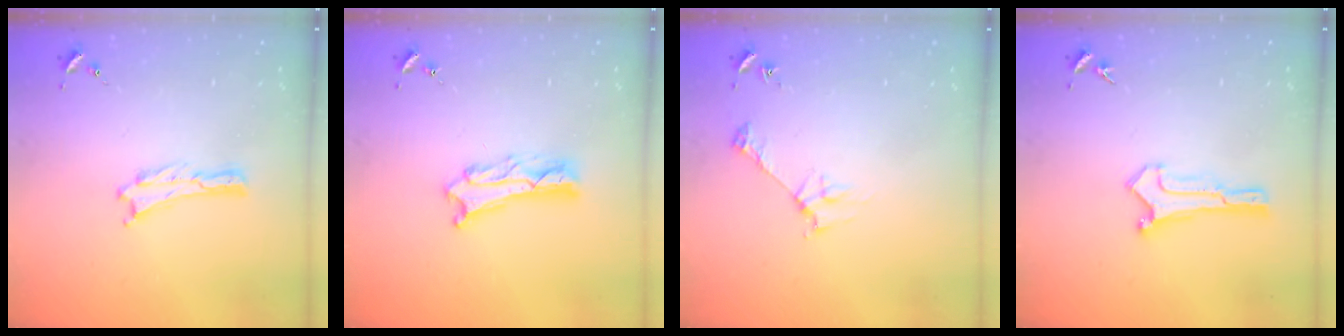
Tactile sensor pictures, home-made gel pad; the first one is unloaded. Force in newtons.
{"total": 3.7, "press": 3.7, "slide": 0.4}
{"total": 2.8, "press": 2.8, "slide": 0.3}
{"total": 0.6, "press": 0.6, "slide": 0.0}